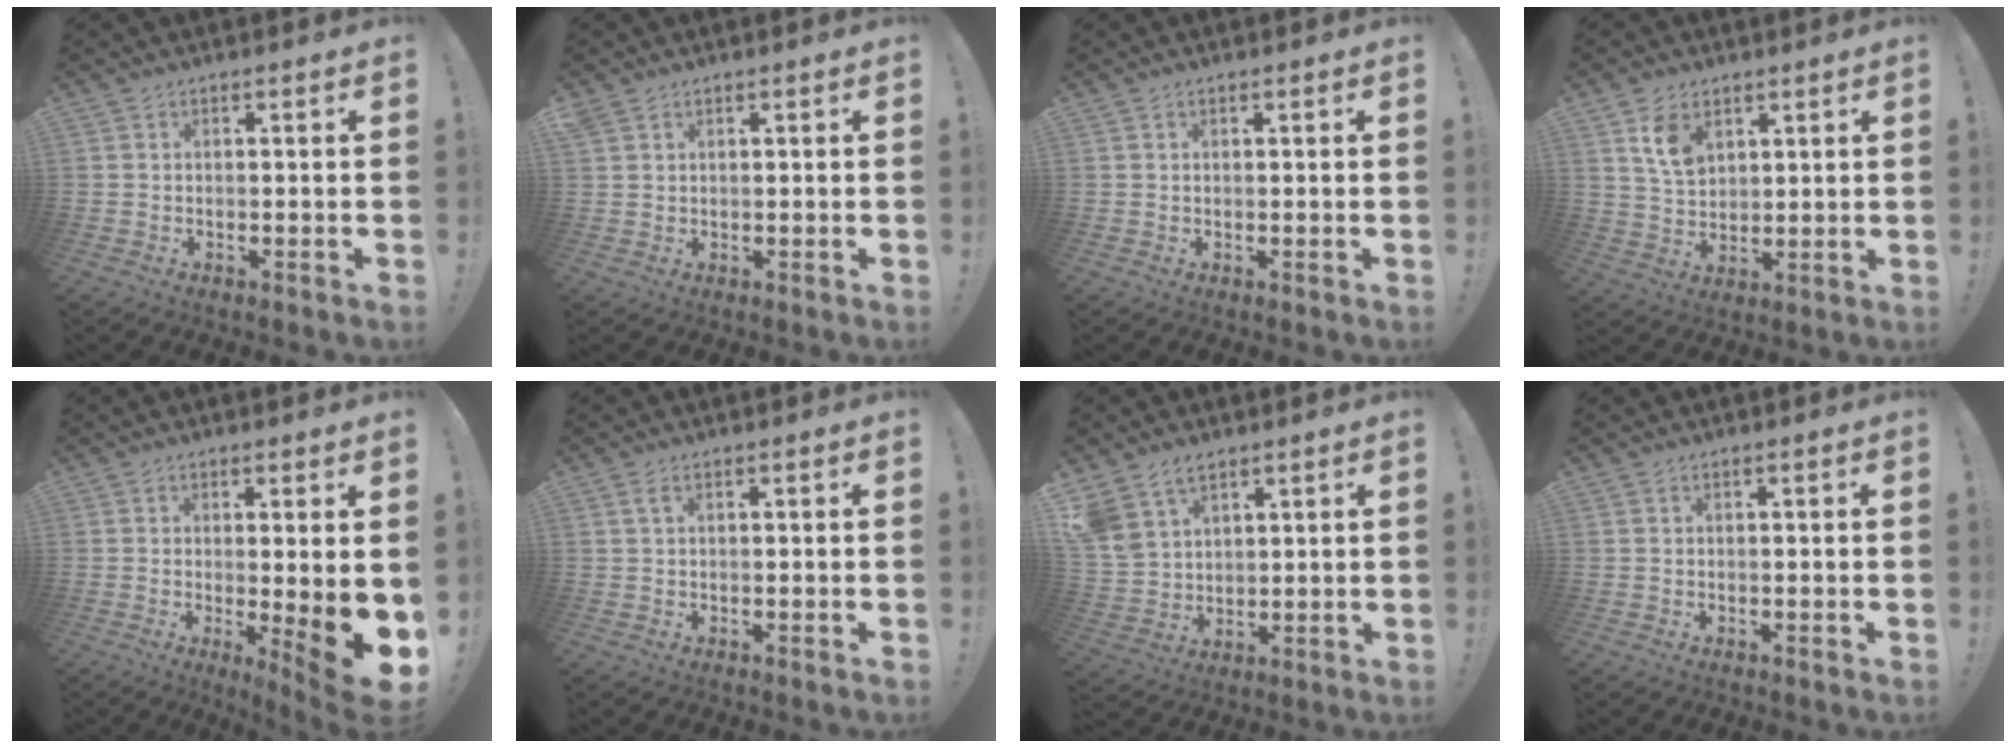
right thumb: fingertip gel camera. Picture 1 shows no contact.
{"total": 1.8, "force": [1.4, 1.1, 0.5], "torque": [-0.002, -0.004, 0.026]}
{"total": 0.0}
{"total": 8.5, "force": [4.5, 5.7, 4.4], "torque": [-0.064, -0.019, 0.086]}
{"total": 9.2, "force": [-1.2, 0.5, 9.1], "torque": [-0.107, -0.026, -0.016]}
{"total": 1.8, "force": [0.8, 0.5, 1.5], "torque": [-0.025, 0.000, 0.013]}
{"total": 8.6, "force": [6.2, 5.2, 2.8], "torque": [-0.060, -0.029, 0.129]}
{"total": 0.0}